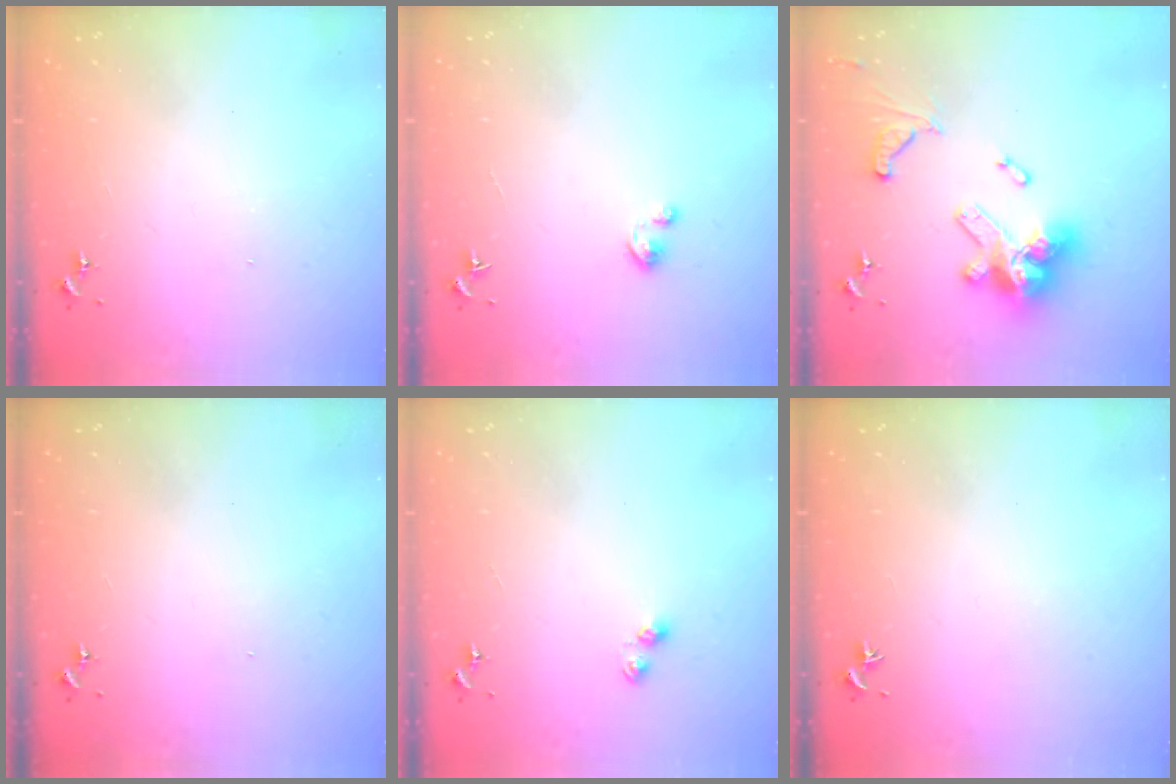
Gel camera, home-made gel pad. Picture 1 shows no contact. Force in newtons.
{"total": 2.6, "press": 2.6, "slide": 0.2}
{"total": 20.5, "press": 20.4, "slide": 2.2}
{"total": 0.0}
{"total": 3.1, "press": 3.1, "slide": 0.3}
{"total": 0.0}